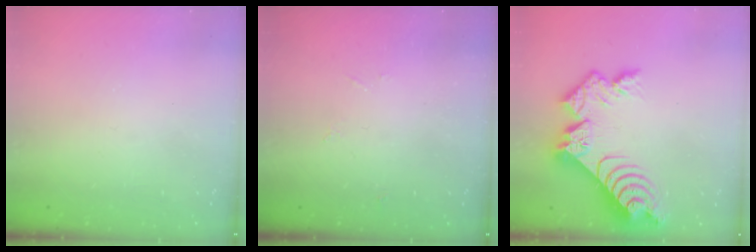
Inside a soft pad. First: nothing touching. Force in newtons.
{"total": 2.9, "press": 2.8, "slide": 0.8}
{"total": 13.3, "press": 13.2, "slide": 1.2}